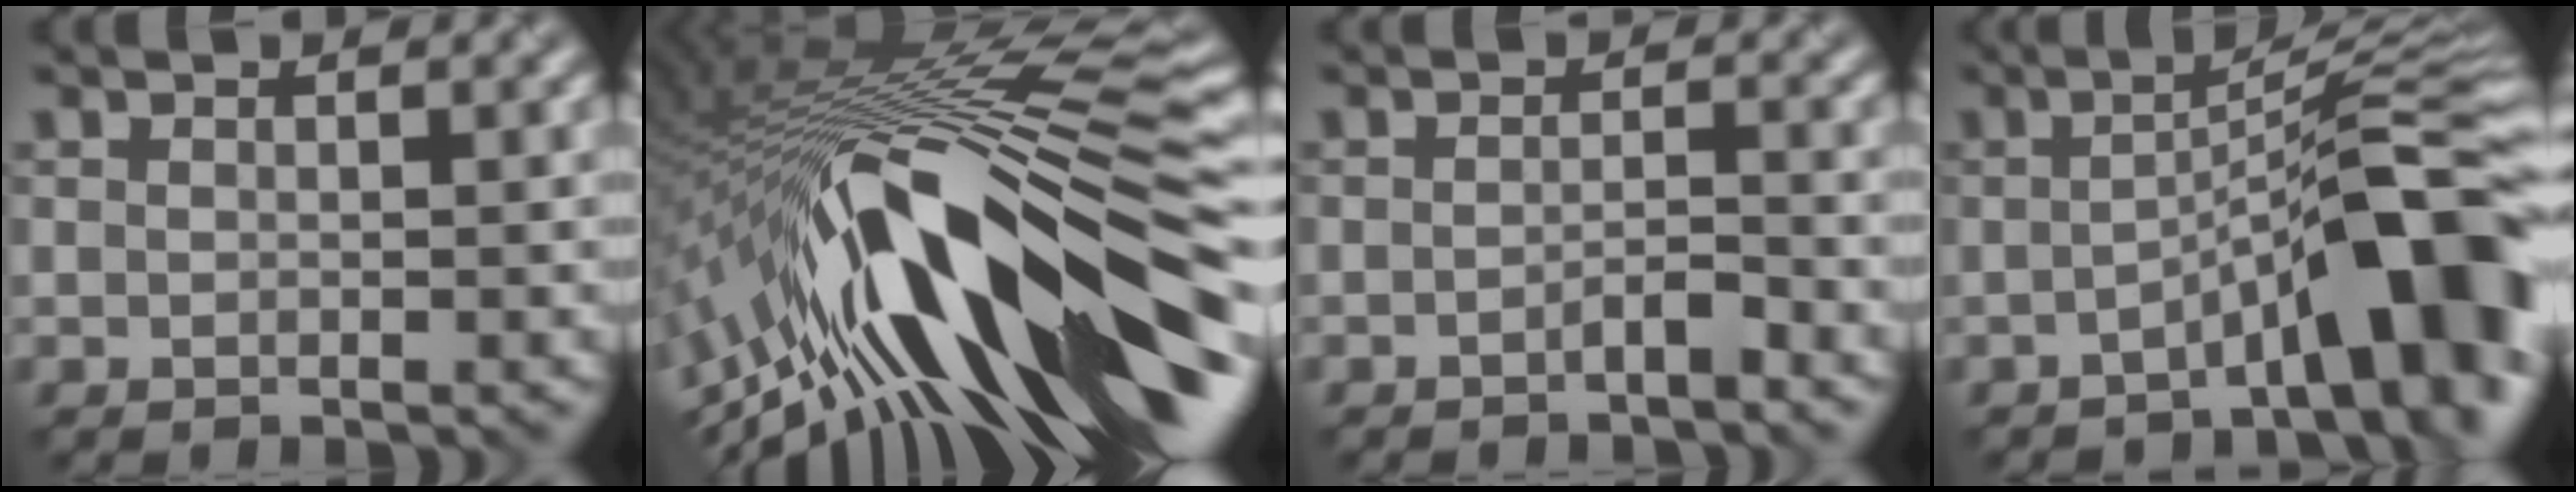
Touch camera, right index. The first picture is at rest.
{"total": 18.8, "force": [-5.9, 6.0, 16.8], "torque": [-0.266, 0.037, -0.118]}
{"total": 1.7, "force": [-1.5, 0.1, 0.7], "torque": [-0.010, 0.001, -0.029]}
{"total": 9.1, "force": [-4.0, 1.8, 8.0], "torque": [-0.092, 0.020, -0.069]}